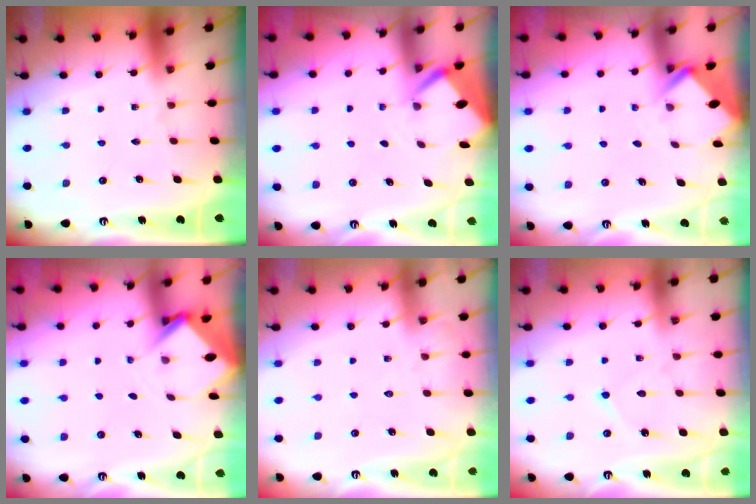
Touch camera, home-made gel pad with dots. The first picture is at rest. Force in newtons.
{"total": 2.6, "press": 2.5, "slide": 0.3}
{"total": 2.8, "press": 2.8, "slide": 0.2}
{"total": 2.9, "press": 2.9, "slide": 0.2}
{"total": 3.9, "press": 3.8, "slide": 0.5}
{"total": 5.1, "press": 5.1, "slide": 0.6}